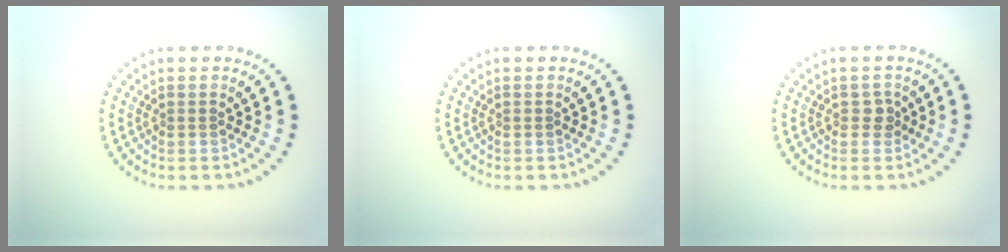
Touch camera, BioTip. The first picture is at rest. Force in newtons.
{"total": 0.0}
{"total": 1.1, "press": 1.0, "slide": 0.5}